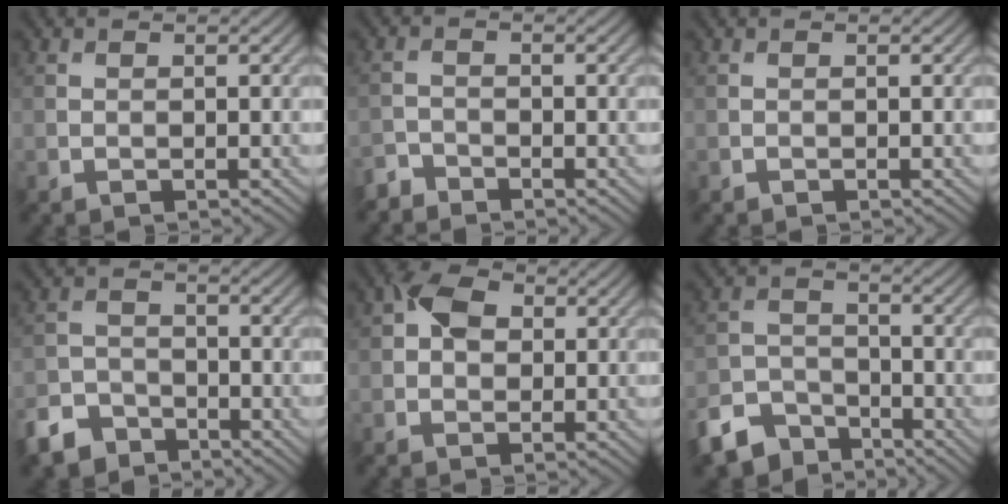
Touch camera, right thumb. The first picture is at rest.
{"total": 2.1, "force": [-2.0, 0.5, 0.1], "torque": [-0.003, -0.003, -0.050]}
{"total": 0.0}
{"total": 5.3, "force": [-4.1, 3.0, 1.5], "torque": [-0.037, -0.004, -0.088]}
{"total": 4.5, "force": [1.0, 3.4, 2.8], "torque": [-0.052, 0.008, 0.008]}
{"total": 7.0, "force": [-5.3, 3.9, 2.3], "torque": [-0.049, -0.008, -0.116]}